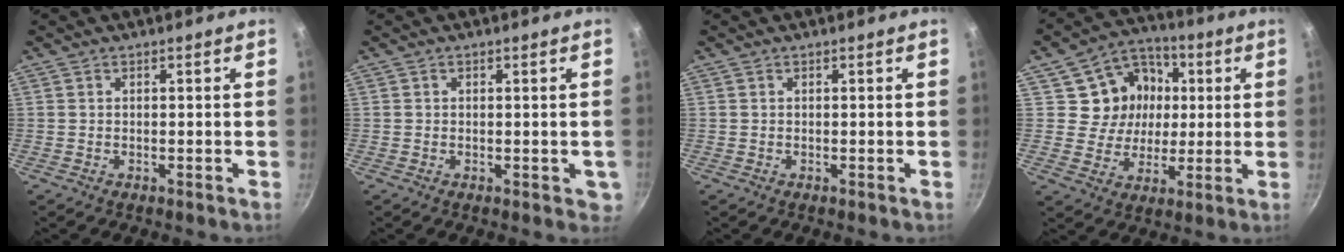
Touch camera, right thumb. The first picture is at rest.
{"total": 2.3, "force": [0.0, 1.6, 1.6], "torque": [-0.013, -0.001, 0.001]}
{"total": 0.0}
{"total": 12.7, "force": [2.8, 11.2, 5.3], "torque": [-0.056, -0.001, 0.042]}